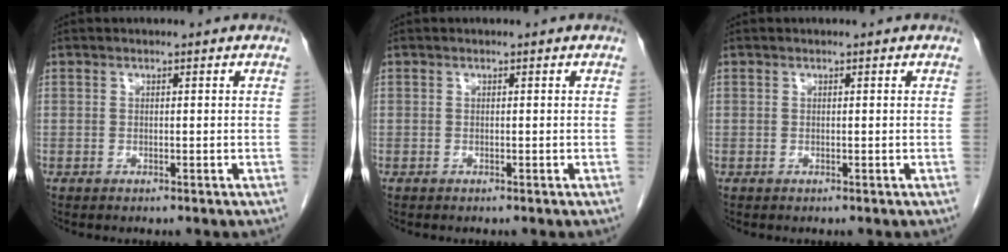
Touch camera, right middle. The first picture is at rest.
{"total": 0.0}
{"total": 0.0}